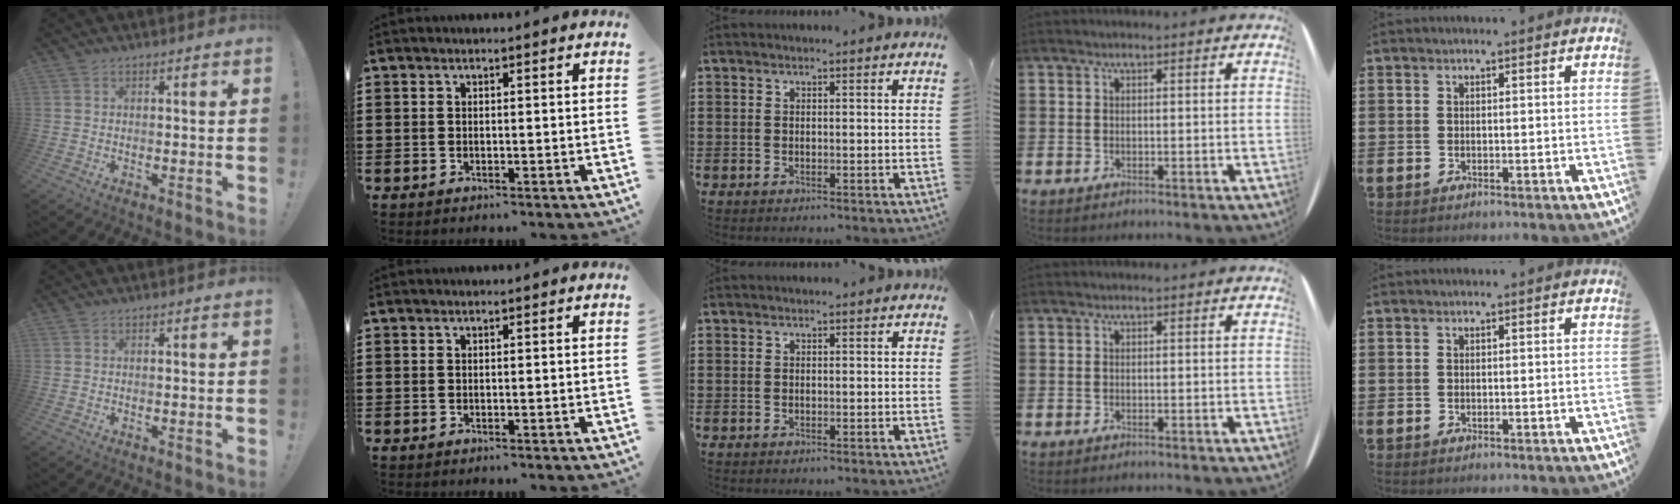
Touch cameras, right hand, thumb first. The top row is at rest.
{}